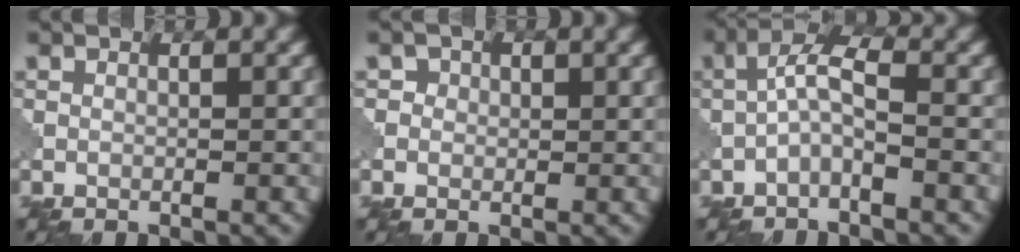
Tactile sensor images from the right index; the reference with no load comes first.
{"total": 1.5, "force": [0.4, 1.4, 0.3], "torque": [-0.003, -0.002, 0.000]}
{"total": 2.8, "force": [-1.0, 0.7, 2.5], "torque": [-0.052, 0.012, -0.028]}